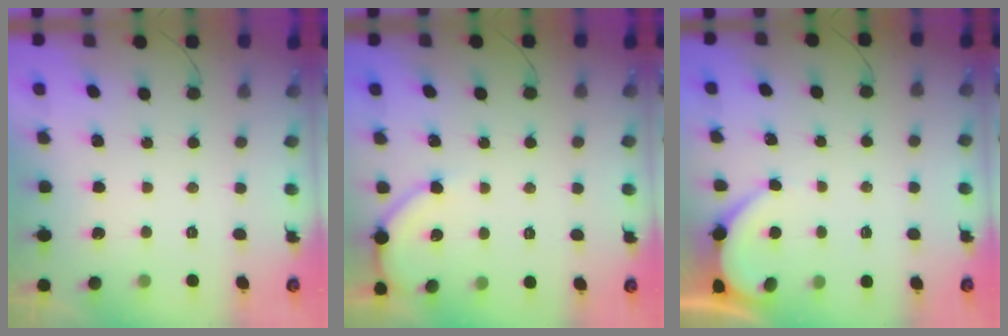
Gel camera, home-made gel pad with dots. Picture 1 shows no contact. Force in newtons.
{"total": 4.6, "press": 4.5, "slide": 0.7}
{"total": 2.1, "press": 2.1, "slide": 0.3}